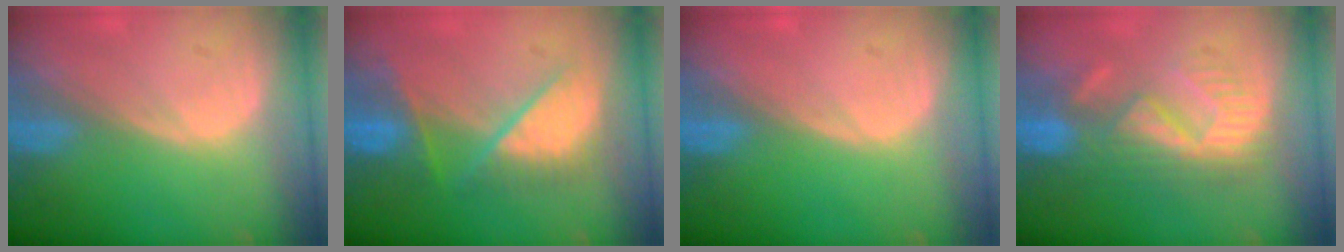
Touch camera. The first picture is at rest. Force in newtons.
{"total": 7.8, "press": 7.8, "slide": 0.3}
{"total": 0.0}
{"total": 8.6, "press": 8.2, "slide": 2.8}